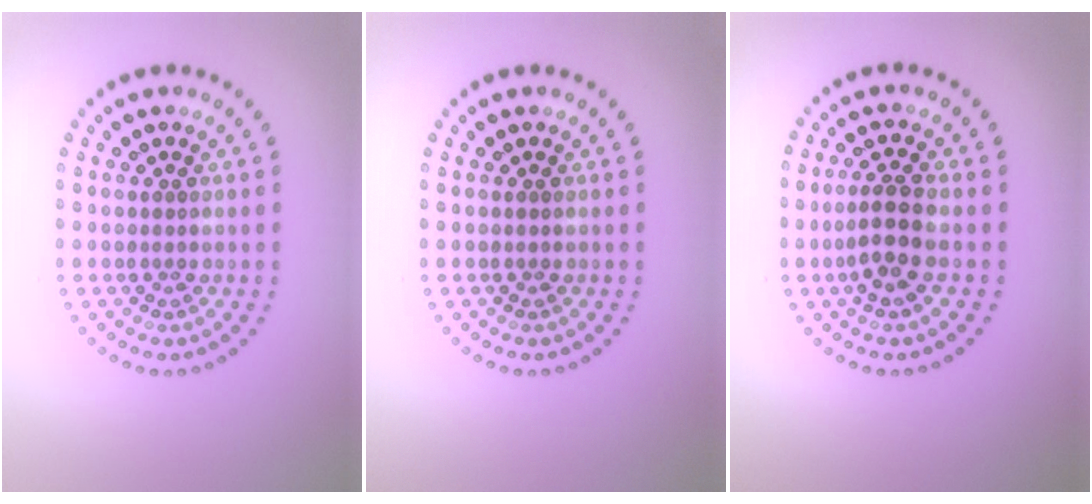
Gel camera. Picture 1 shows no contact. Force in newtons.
{"total": 0.0}
{"total": 2.9, "press": 2.5, "slide": 1.4}